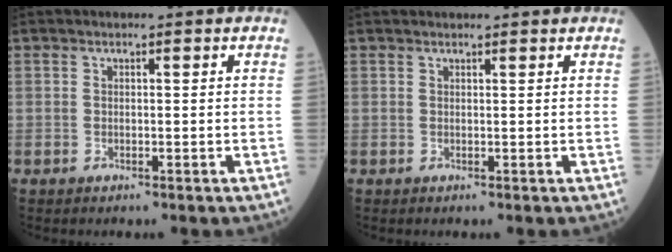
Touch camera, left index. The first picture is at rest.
{"total": 3.4, "force": [3.2, 0.5, 1.0], "torque": [-0.010, 0.027, 0.039]}